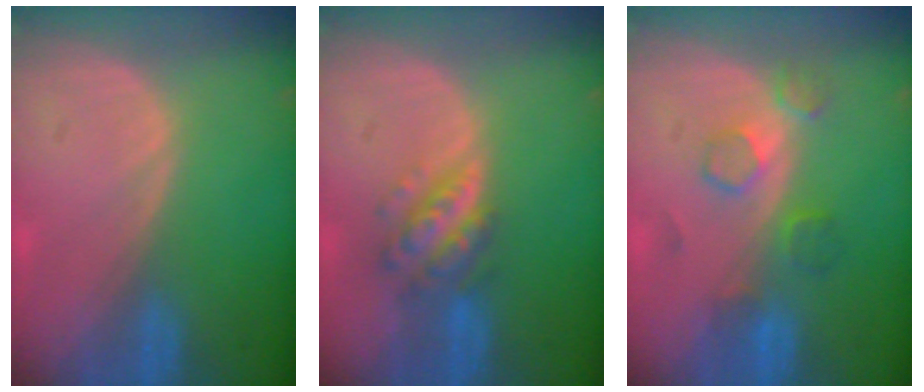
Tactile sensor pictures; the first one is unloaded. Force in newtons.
{"total": 5.8, "press": 5.3, "slide": 2.4}
{"total": 4.6, "press": 4.5, "slide": 0.6}